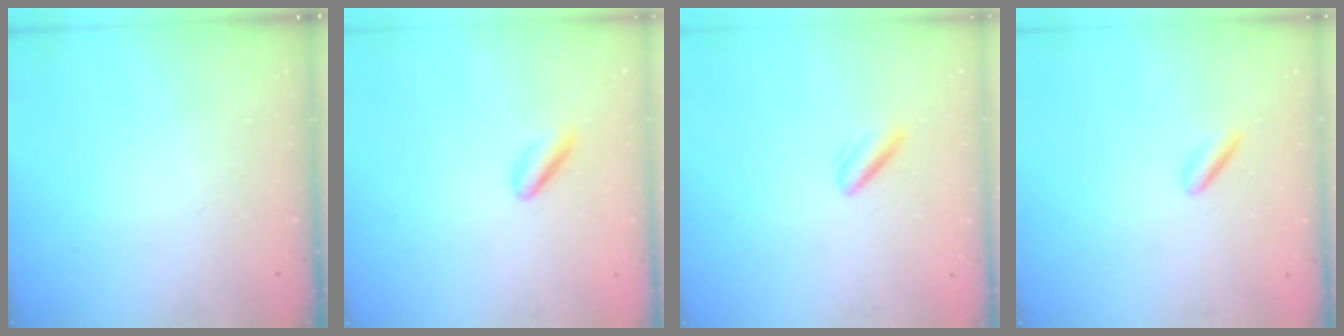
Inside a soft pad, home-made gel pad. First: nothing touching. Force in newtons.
{"total": 2.6, "press": 2.3, "slide": 1.2}
{"total": 2.0, "press": 1.8, "slide": 0.9}
{"total": 3.0, "press": 2.7, "slide": 1.2}